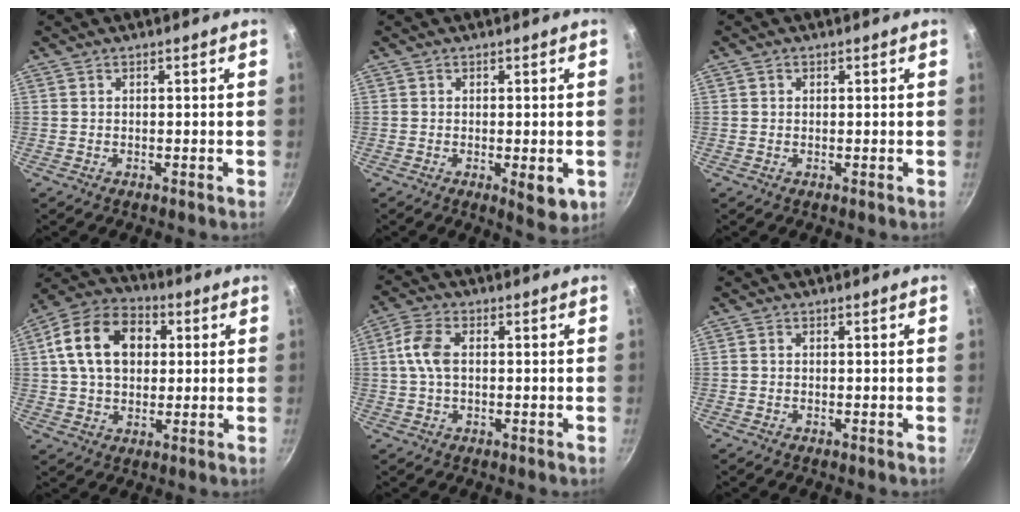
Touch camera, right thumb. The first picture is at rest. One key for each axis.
{"total": 5.1, "fx": -1.1, "fy": 2.2, "fz": 4.5, "tx": -0.054, "ty": -0.007, "tz": -0.011}
{"total": 0.8, "fx": 0.2, "fy": 0.7, "fz": 0.2, "tx": 0.000, "ty": 0.002, "tz": 0.000}
{"total": 15.6, "fx": 3.3, "fy": 11.2, "fz": 10.4, "tx": -0.157, "ty": 0.020, "tz": 0.043}
{"total": 6.2, "fx": 0.5, "fy": 3.8, "fz": 4.9, "tx": -0.101, "ty": 0.016, "tz": 0.005}
{"total": 0.5, "fx": -0.1, "fy": 0.5, "fz": 0.2, "tx": -0.002, "ty": 0.002, "tz": -0.004}